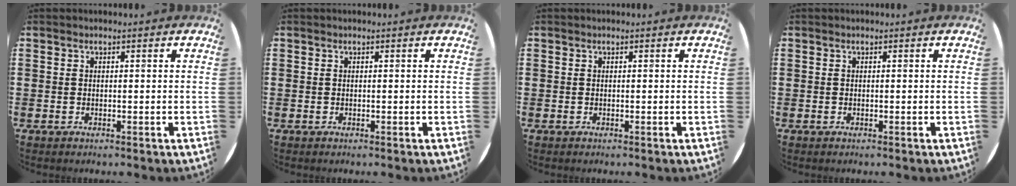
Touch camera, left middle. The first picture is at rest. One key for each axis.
{"total": 0.0}
{"total": 0.0}
{"total": 0.0}